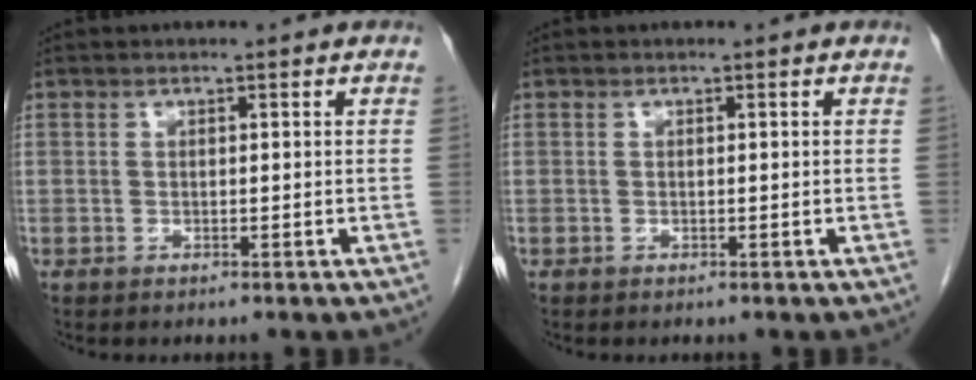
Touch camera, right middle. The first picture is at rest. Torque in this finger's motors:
{"motor_torque": [0.04, -0.60, -0.04, -0.02]}